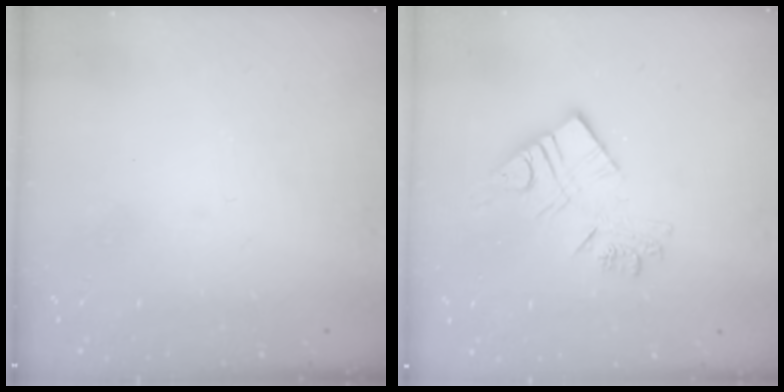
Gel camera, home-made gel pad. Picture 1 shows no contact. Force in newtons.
{"total": 10.8, "press": 10.7, "slide": 0.9}